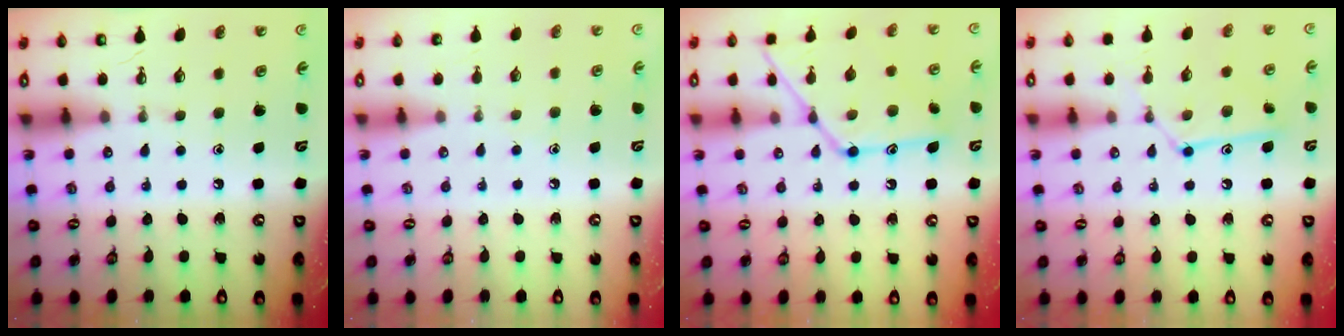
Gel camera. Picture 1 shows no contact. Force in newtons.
{"total": 2.7, "press": 2.6, "slide": 0.3}
{"total": 15.7, "press": 15.7, "slide": 1.2}
{"total": 11.2, "press": 11.2, "slide": 0.4}